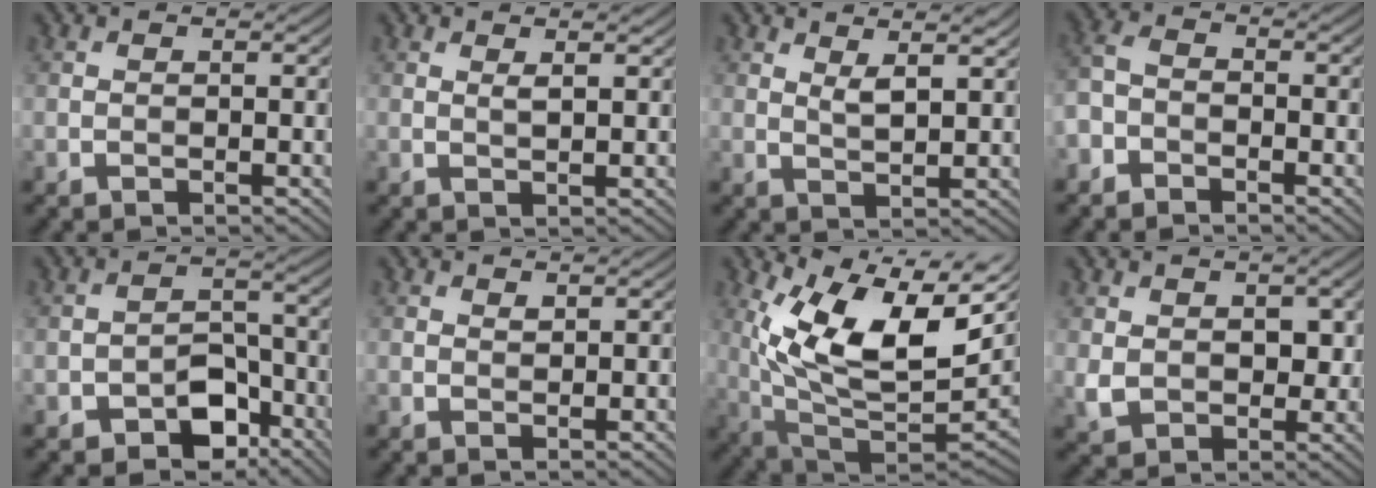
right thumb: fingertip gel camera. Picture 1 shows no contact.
{"total": 1.3, "force": [0.9, 0.2, 1.0], "torque": [-0.022, -0.003, 0.017]}
{"total": 3.0, "force": [2.0, 0.7, 2.1], "torque": [-0.044, -0.006, 0.039]}
{"total": 3.2, "force": [-2.6, 1.6, 1.1], "torque": [-0.024, -0.002, -0.066]}
{"total": 6.2, "force": [-3.6, 3.8, 3.4], "torque": [-0.046, 0.004, -0.067]}
{"total": 0.7, "force": [0.6, 0.3, 0.3], "torque": [-0.006, -0.003, 0.012]}
{"total": 15.6, "force": [4.9, 7.3, 12.8], "torque": [-0.250, -0.012, 0.088]}
{"total": 4.9, "force": [1.0, 3.7, 3.0], "torque": [-0.068, -0.009, 0.027]}